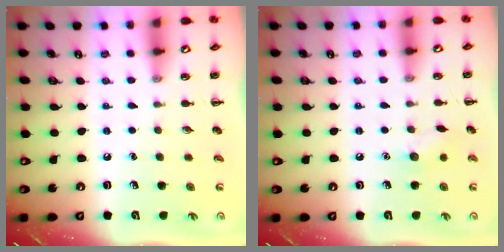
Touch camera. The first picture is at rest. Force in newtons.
{"total": 6.9, "press": 6.8, "slide": 1.3}